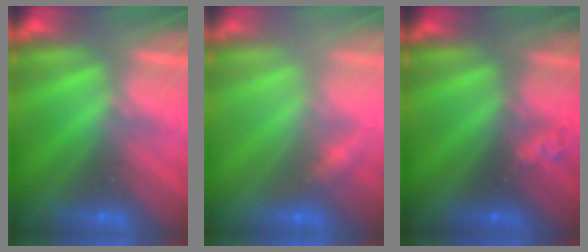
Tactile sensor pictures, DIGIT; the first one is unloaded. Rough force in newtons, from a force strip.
{"total": 2.4}
{"total": 2.2}